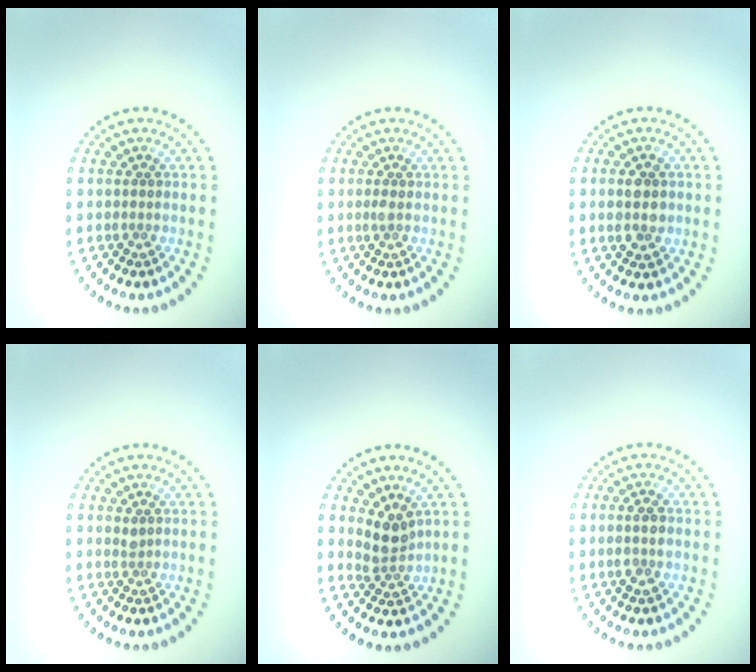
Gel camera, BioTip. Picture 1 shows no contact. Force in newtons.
{"total": 0.6, "press": 0.5, "slide": 0.2}
{"total": 2.7, "press": 2.6, "slide": 0.3}
{"total": 0.6, "press": 0.3, "slide": 0.4}
{"total": 2.3, "press": 1.8, "slide": 1.5}
{"total": 1.6, "press": 1.6, "slide": 0.4}